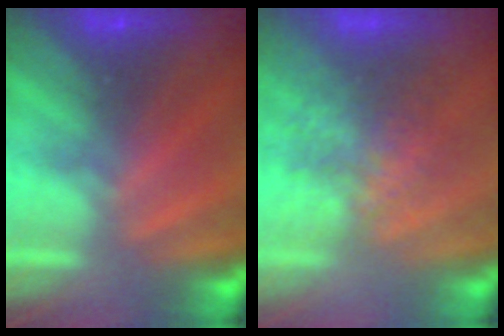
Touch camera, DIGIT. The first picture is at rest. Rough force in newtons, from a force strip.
{"total": 3.4}